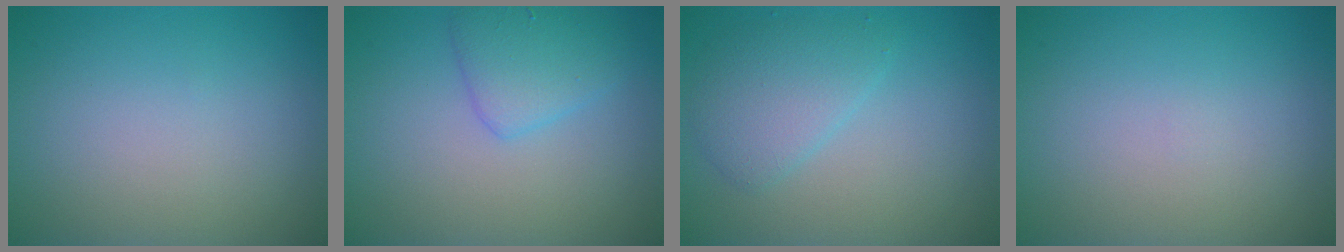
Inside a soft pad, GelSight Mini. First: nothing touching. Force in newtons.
{"total": 2.9, "press": 2.9, "slide": 0.1}
{"total": 3.0, "press": 3.0, "slide": 0.2}
{"total": 0.0}